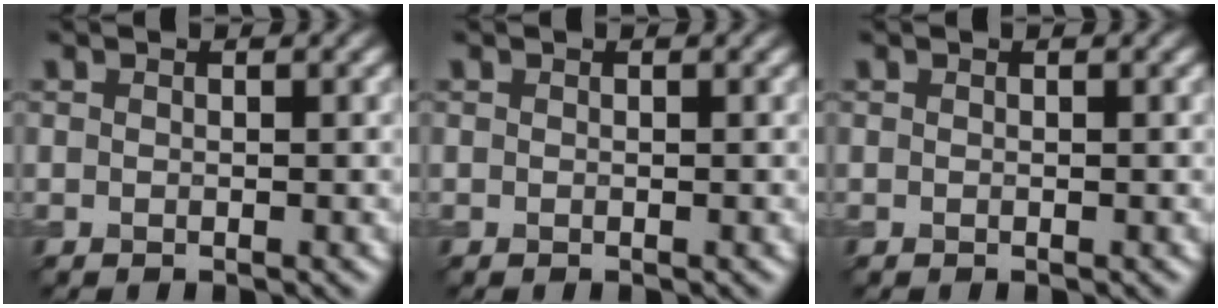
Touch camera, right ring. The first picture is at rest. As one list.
[{"total": 0.0}, {"total": 0.0}]